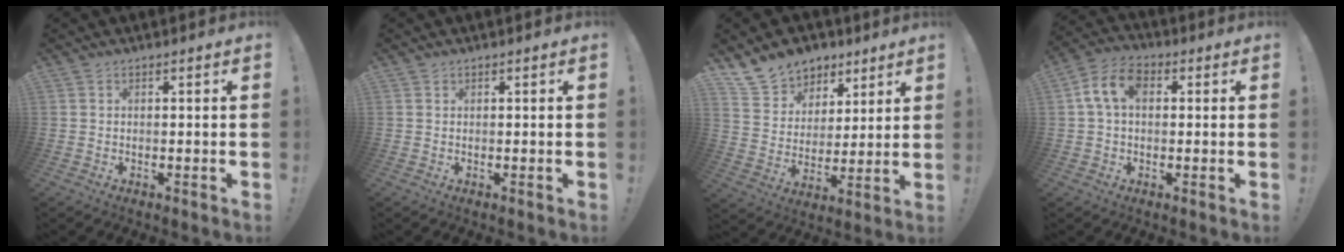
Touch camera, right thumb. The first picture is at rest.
{"total": 0.5, "force": [0.4, 0.3, 0.1], "torque": [0.003, -0.001, 0.007]}
{"total": 11.7, "force": [8.2, 8.0, 2.2], "torque": [-0.040, -0.059, 0.161]}
{"total": 9.4, "force": [2.0, 6.2, 6.8], "torque": [-0.138, 0.014, 0.041]}